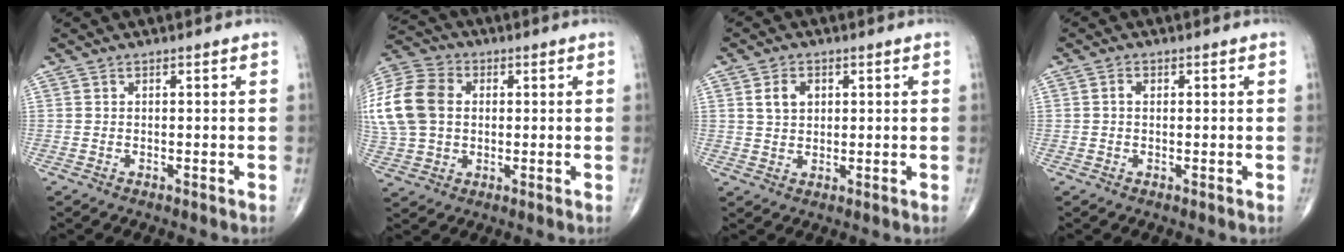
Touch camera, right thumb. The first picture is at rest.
{"total": 18.7, "force": [2.4, 14.2, 12.0], "torque": [-0.281, 0.028, 0.049]}
{"total": 4.1, "force": [1.4, 3.0, 2.5], "torque": [-0.032, -0.005, 0.025]}
{"total": 1.3, "force": [0.2, 0.9, 0.9], "torque": [-0.014, 0.005, 0.002]}